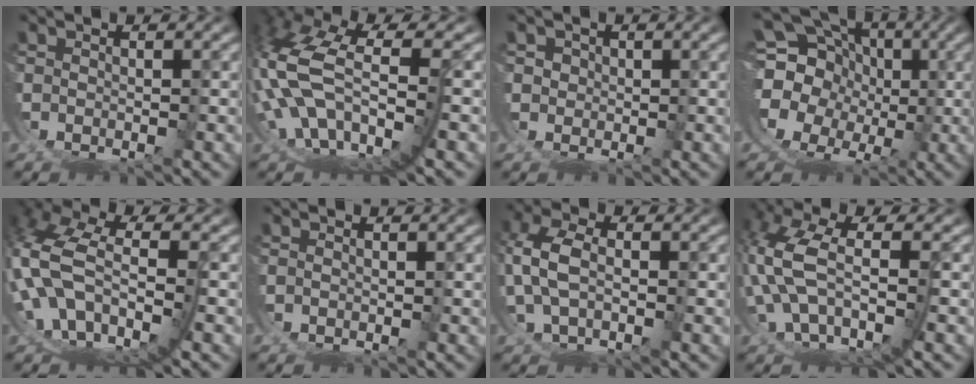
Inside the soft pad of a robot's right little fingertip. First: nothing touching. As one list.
[{"total": 11.3, "force": [-1.0, 7.6, 8.3], "torque": [-0.208, -0.043, 0.000]}, {"total": 1.3, "force": [0.6, 1.0, 0.5], "torque": [-0.018, -0.003, 0.014]}, {"total": 18.5, "force": [0.9, 16.4, 8.5], "torque": [-0.214, -0.048, 0.005]}, {"total": 10.0, "force": [-1.9, 7.4, 6.5], "torque": [-0.181, -0.050, -0.012]}, {"total": 0.0}, {"total": 3.5, "force": [0.5, 1.2, 3.2], "torque": [-0.078, -0.002, 0.017]}, {"total": 6.6, "force": [-0.3, 3.8, 5.4], "torque": [-0.135, -0.017, 0.002]}]